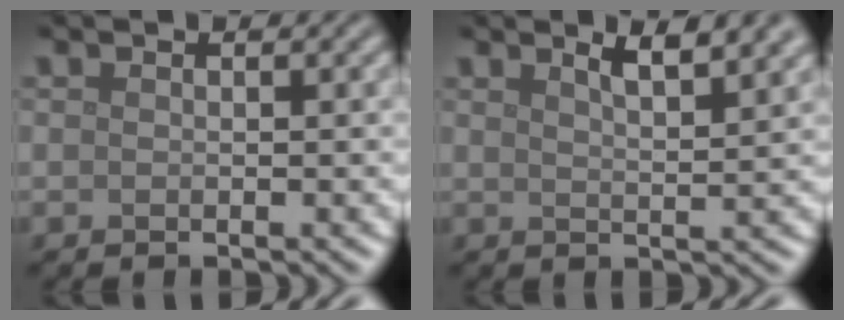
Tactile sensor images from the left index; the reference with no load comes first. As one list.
[{"total": 3.9, "force": [2.6, 1.0, 2.7], "torque": [-0.025, 0.019, 0.025]}]